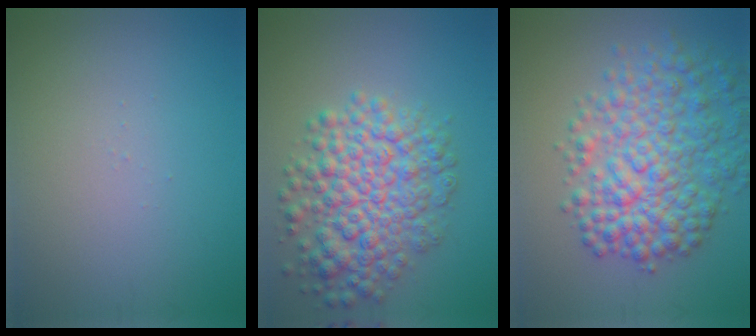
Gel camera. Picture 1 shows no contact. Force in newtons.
{"total": 7.4, "press": 7.4, "slide": 0.2}
{"total": 7.8, "press": 7.8, "slide": 0.1}